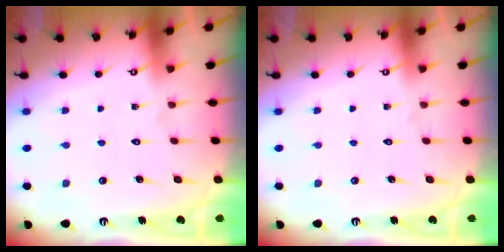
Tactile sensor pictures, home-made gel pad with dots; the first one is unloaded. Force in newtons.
{"total": 0.0}